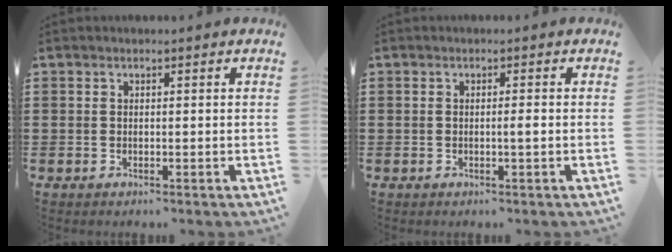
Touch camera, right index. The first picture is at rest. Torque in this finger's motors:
{"motor_torque": [0.38, -0.27, 0.03, 0.03]}